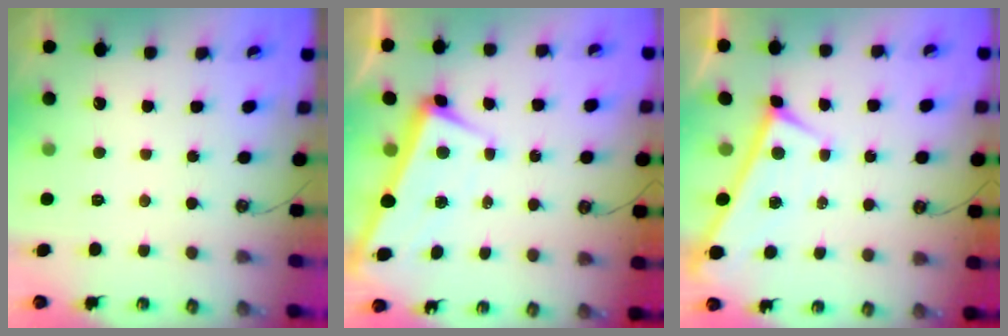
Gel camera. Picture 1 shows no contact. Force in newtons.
{"total": 1.2, "press": 1.1, "slide": 0.5}
{"total": 0.0}